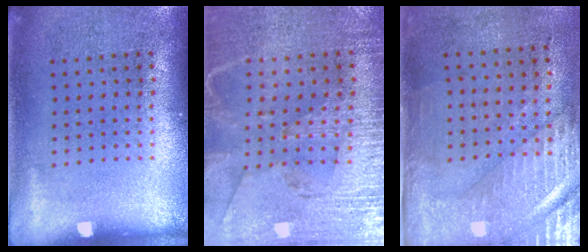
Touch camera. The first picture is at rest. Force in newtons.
{"total": 3.2, "press": 2.9, "slide": 1.4}
{"total": 3.0, "press": 2.5, "slide": 1.5}